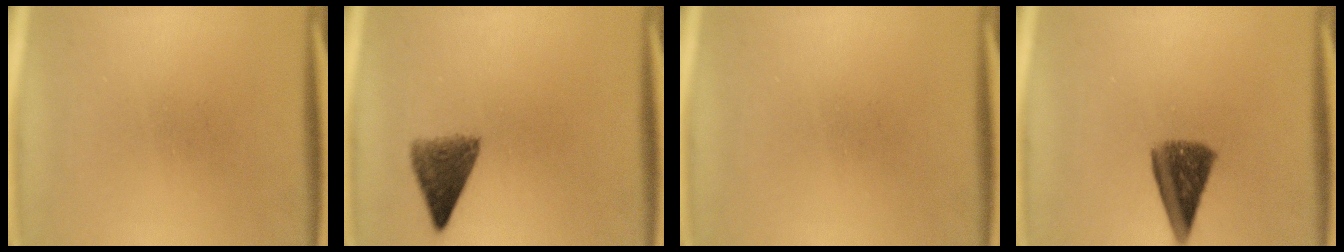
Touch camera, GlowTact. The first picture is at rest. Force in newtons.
{"total": 5.4}
{"total": 0.0}
{"total": 8.1}